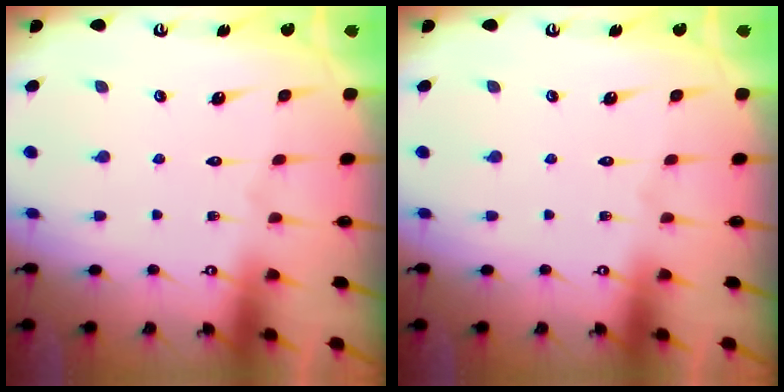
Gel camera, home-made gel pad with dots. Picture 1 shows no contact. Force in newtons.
{"total": 0.0}